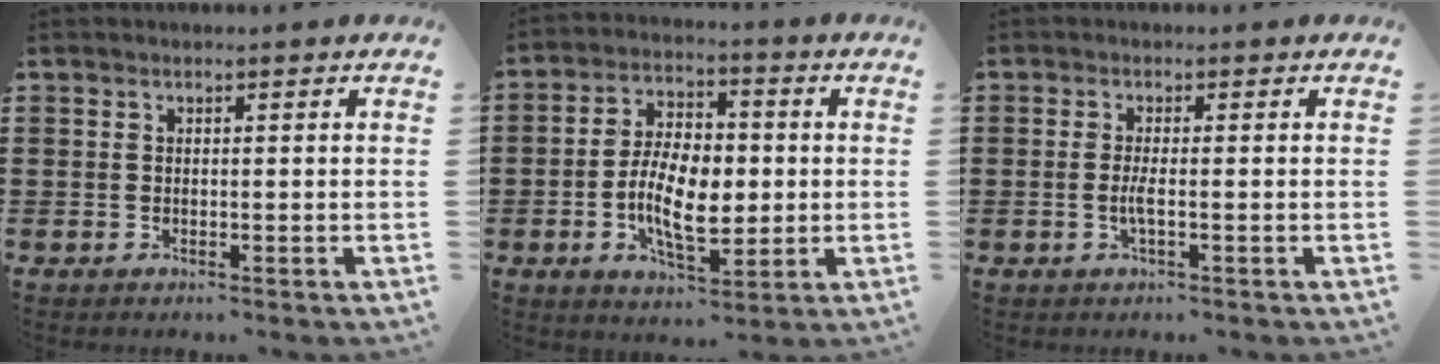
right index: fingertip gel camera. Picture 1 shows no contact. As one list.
[{"total": 10.0, "force": [-1.3, 5.3, 8.4], "torque": [-0.160, 0.003, -0.029]}, {"total": 2.3, "force": [-0.6, 0.2, 2.2], "torque": [-0.047, -0.005, -0.014]}]